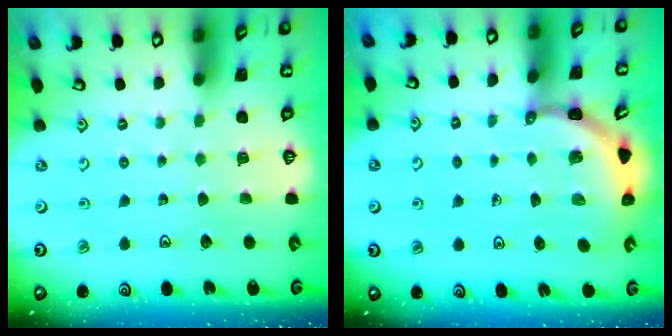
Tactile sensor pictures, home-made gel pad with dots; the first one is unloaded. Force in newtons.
{"total": 3.6, "press": 3.6, "slide": 0.2}